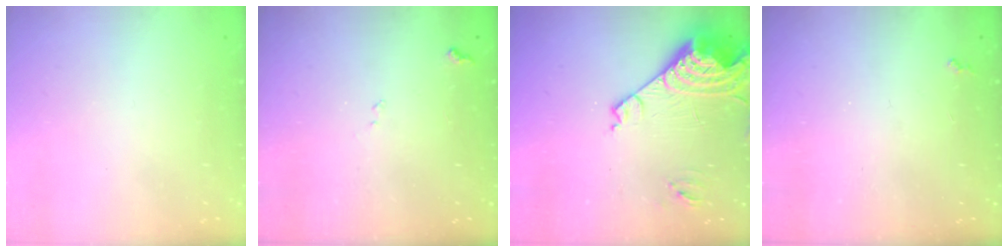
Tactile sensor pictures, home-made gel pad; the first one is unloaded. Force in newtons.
{"total": 7.6, "press": 7.6, "slide": 0.9}
{"total": 15.2, "press": 15.0, "slide": 1.8}
{"total": 2.3, "press": 2.2, "slide": 0.4}